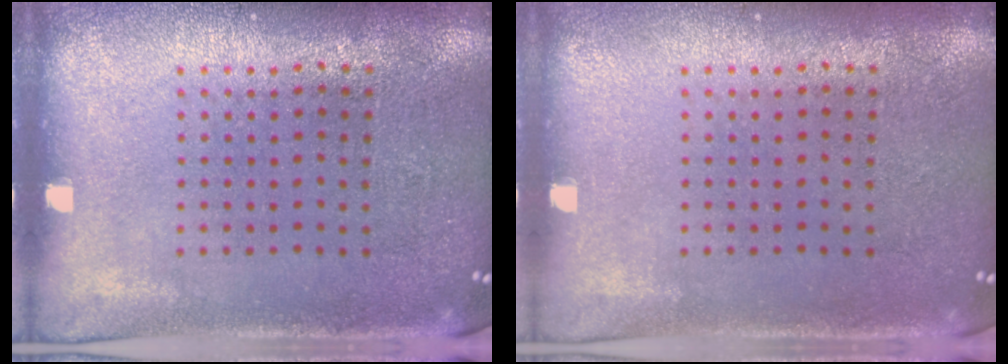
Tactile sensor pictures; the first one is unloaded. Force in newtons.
{"total": 0.0}